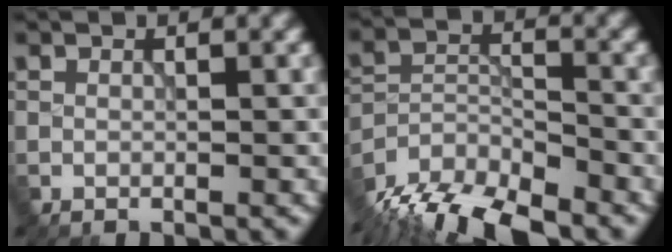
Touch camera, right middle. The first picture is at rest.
{"total": 10.3, "force": [-8.8, 3.3, 4.3], "torque": [-0.075, -0.017, -0.153]}